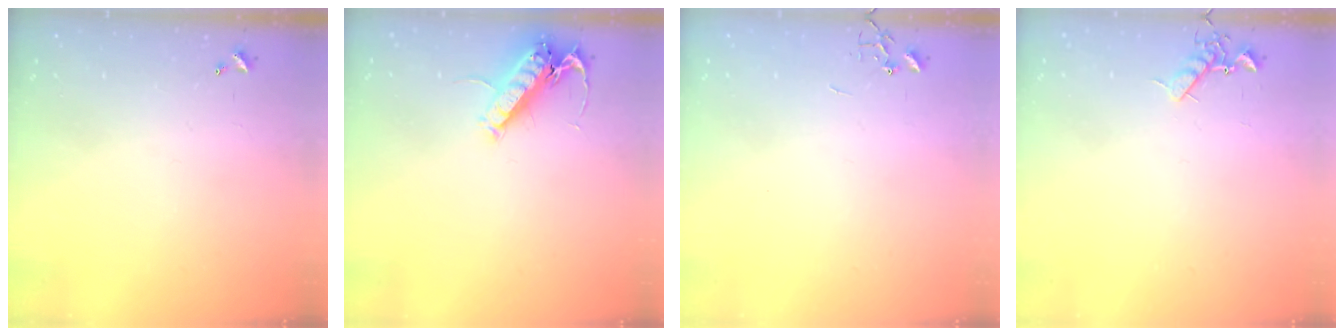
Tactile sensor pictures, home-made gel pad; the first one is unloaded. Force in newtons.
{"total": 14.1, "press": 14.0, "slide": 1.8}
{"total": 0.0}
{"total": 7.8, "press": 7.8, "slide": 0.8}